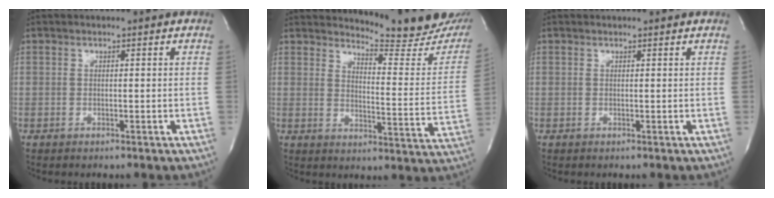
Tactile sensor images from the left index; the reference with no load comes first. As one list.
[{"total": 16.8, "force": [16.3, 1.0, 3.8], "torque": [-0.045, -0.119, 0.180]}, {"total": 1.5, "force": [1.5, 0.2, 0.2], "torque": [-0.012, 0.009, 0.018]}]